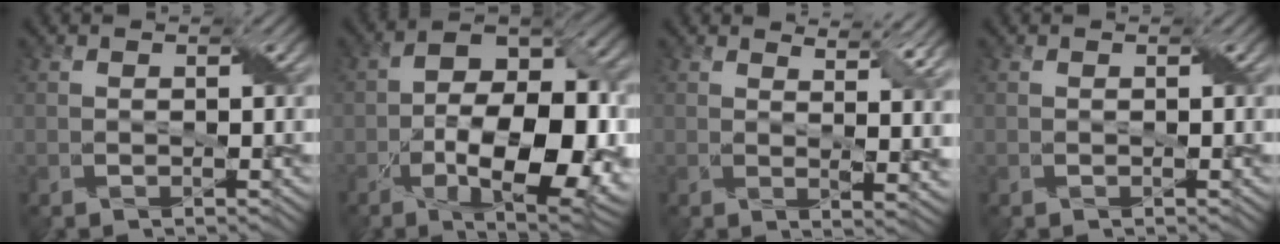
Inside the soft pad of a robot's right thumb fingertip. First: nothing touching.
{"total": 15.3, "force": [-4.6, 7.3, 12.6], "torque": [-0.192, -0.008, -0.079]}
{"total": 7.0, "force": [4.4, 2.0, 5.1], "torque": [-0.070, 0.003, 0.065]}
{"total": 0.0}